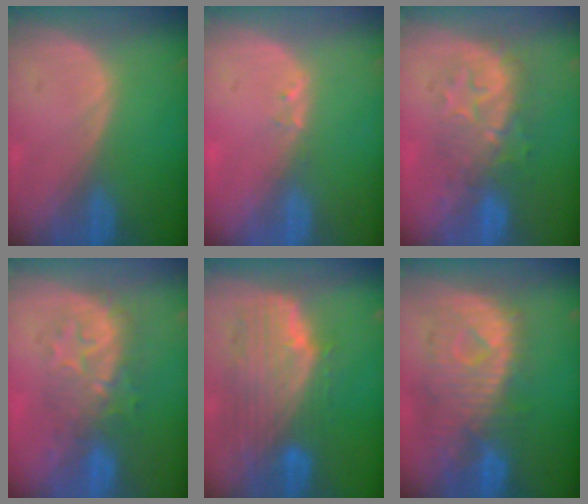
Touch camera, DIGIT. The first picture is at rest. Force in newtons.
{"total": 1.0, "press": 0.9, "slide": 0.5}
{"total": 8.1, "press": 8.0, "slide": 1.1}
{"total": 8.1, "press": 8.0, "slide": 1.1}
{"total": 10.3, "press": 9.0, "slide": 5.1}
{"total": 10.8, "press": 9.7, "slide": 4.8}